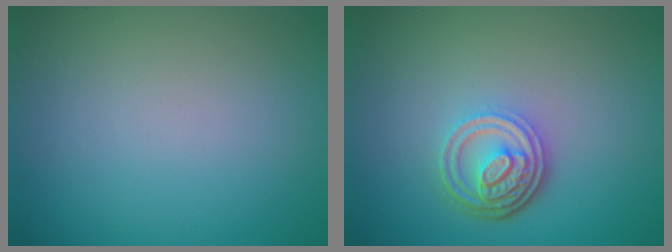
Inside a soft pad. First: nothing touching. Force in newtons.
{"total": 4.6, "press": 3.4, "slide": 3.1}